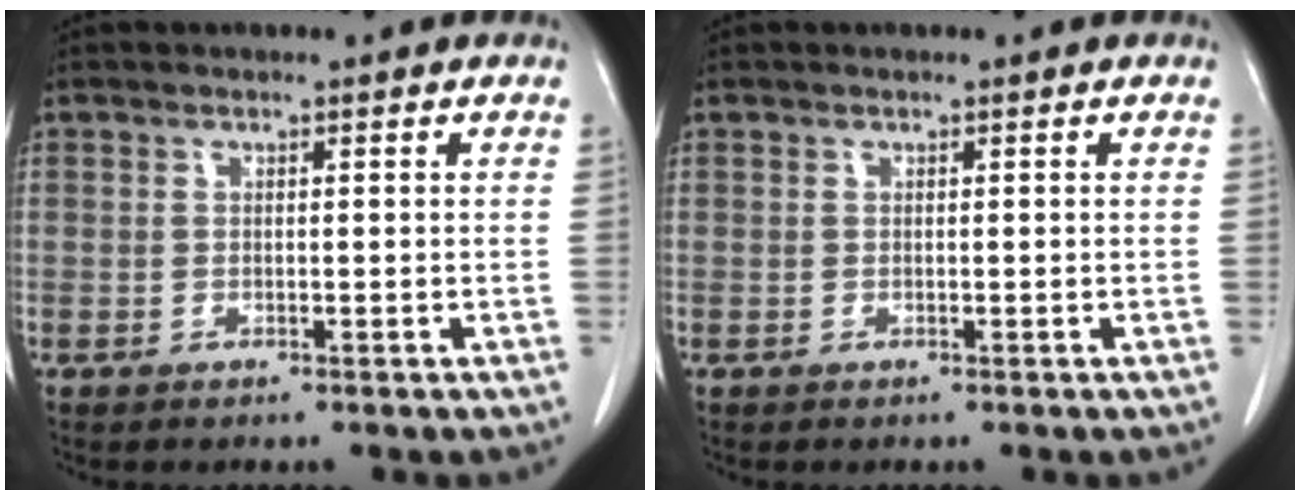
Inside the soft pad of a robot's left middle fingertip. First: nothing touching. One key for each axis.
{"total": 0.0}